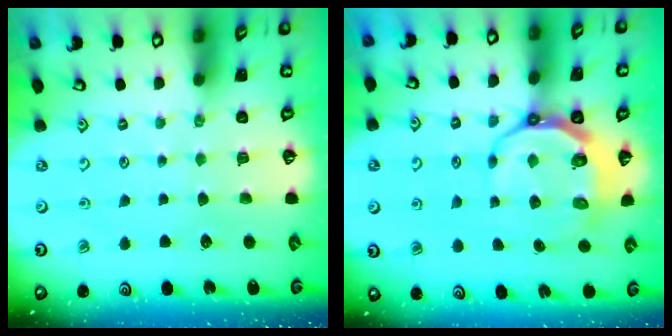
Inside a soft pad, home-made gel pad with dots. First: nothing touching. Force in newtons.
{"total": 8.7, "press": 8.0, "slide": 3.4}